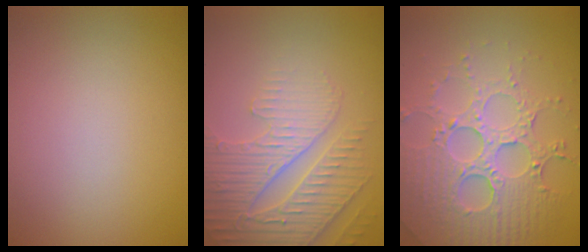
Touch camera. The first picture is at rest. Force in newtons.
{"total": 4.8, "press": 4.3, "slide": 2.0}
{"total": 6.6, "press": 5.3, "slide": 4.0}